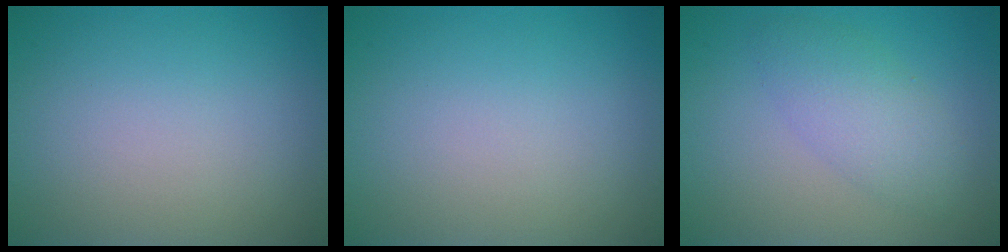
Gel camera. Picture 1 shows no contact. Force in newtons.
{"total": 0.0}
{"total": 3.5, "press": 3.5, "slide": 0.2}